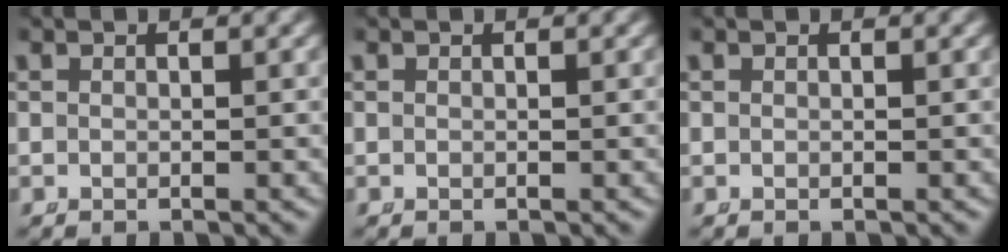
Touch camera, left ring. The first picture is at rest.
{"total": 0.0}
{"total": 0.0}